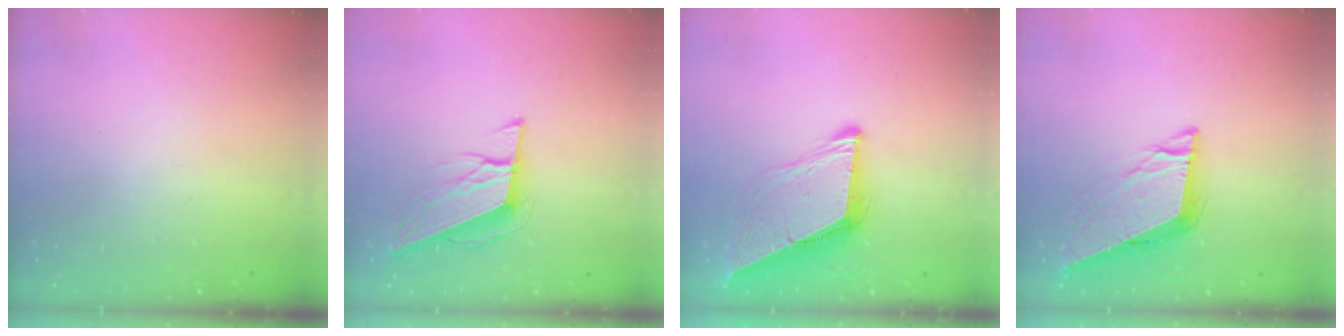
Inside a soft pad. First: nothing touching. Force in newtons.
{"total": 10.3, "press": 9.8, "slide": 3.0}
{"total": 9.4, "press": 9.3, "slide": 1.1}
{"total": 9.6, "press": 9.4, "slide": 2.1}